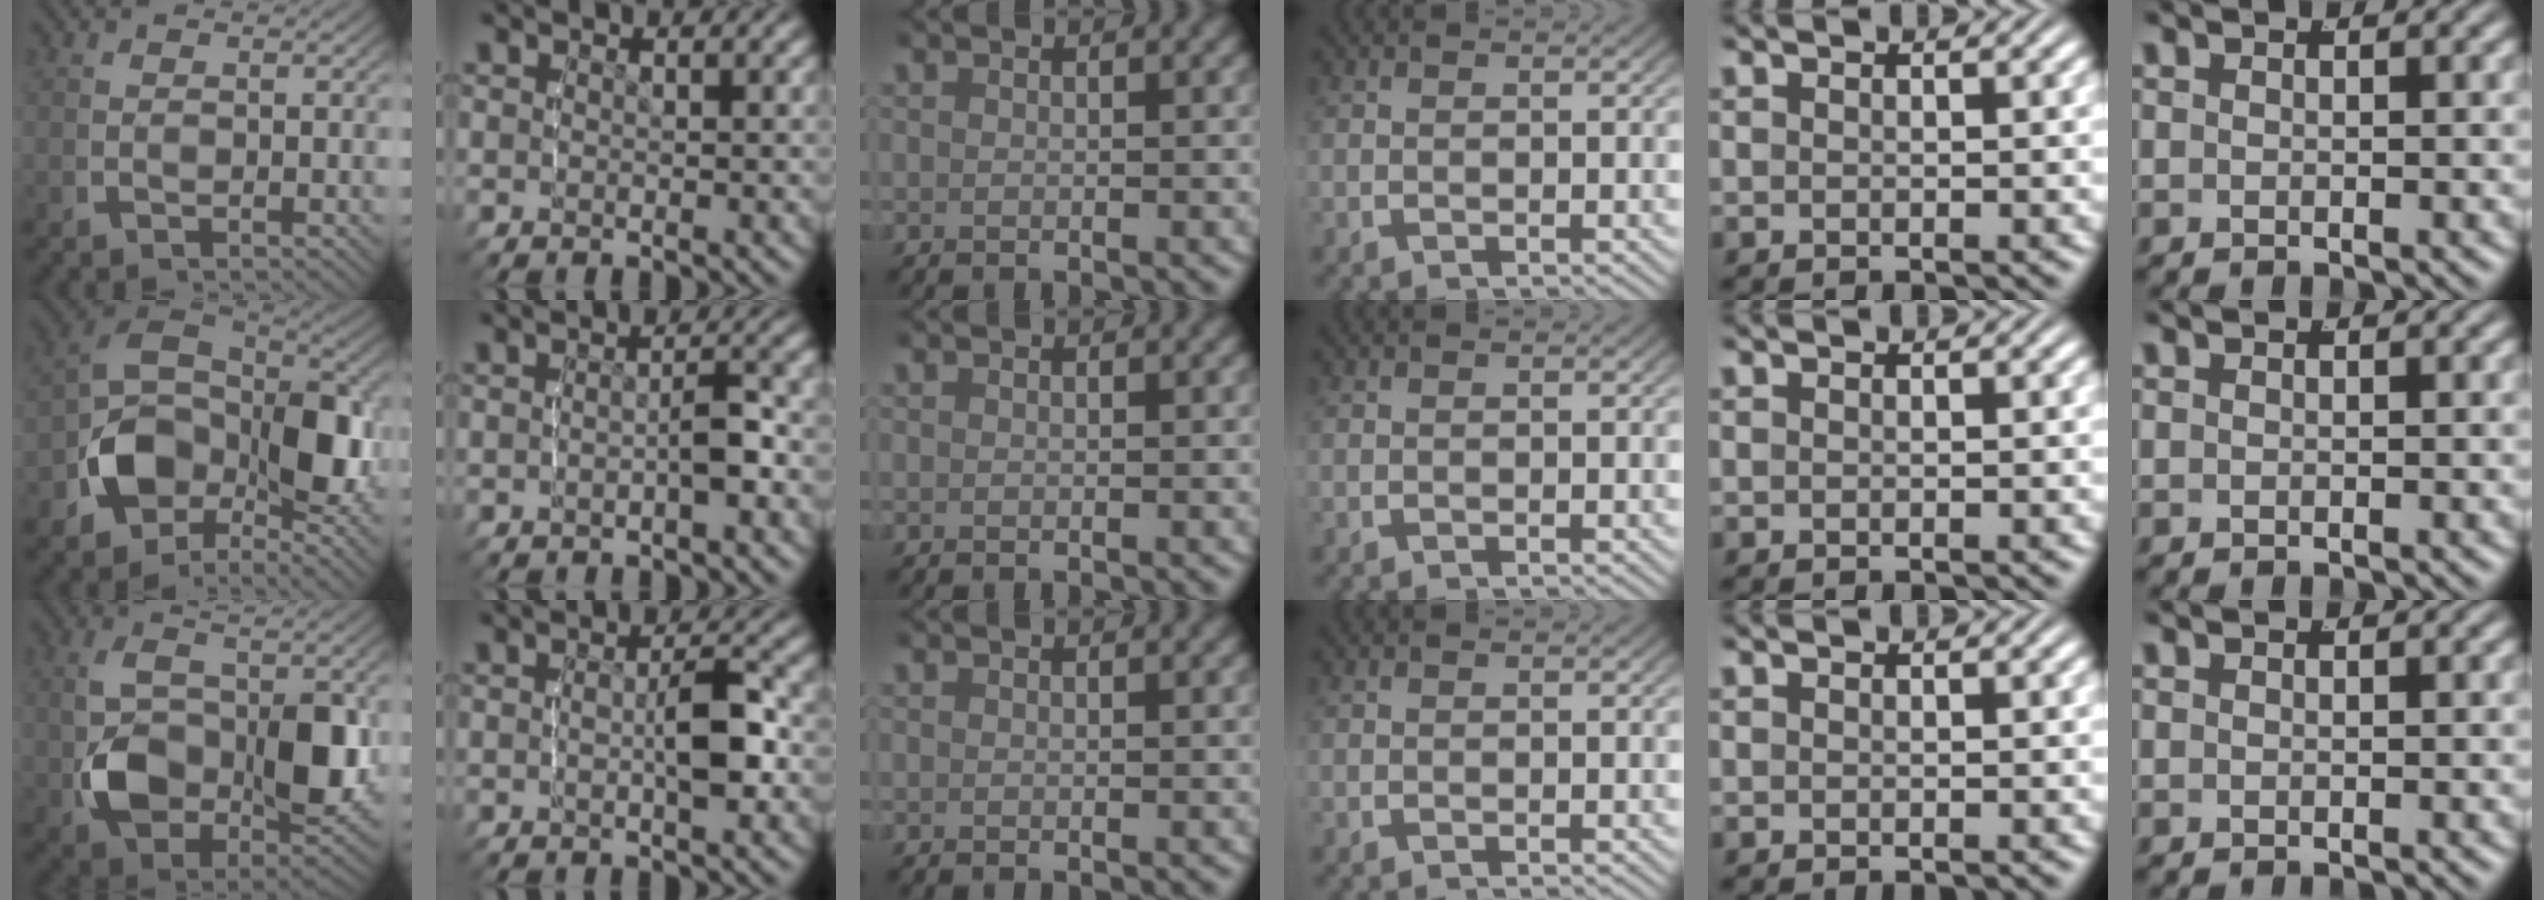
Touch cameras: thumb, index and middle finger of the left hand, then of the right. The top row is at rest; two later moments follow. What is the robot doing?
{"motion": "lift_and_place", "object": "stress ball aka squeeze ball"}